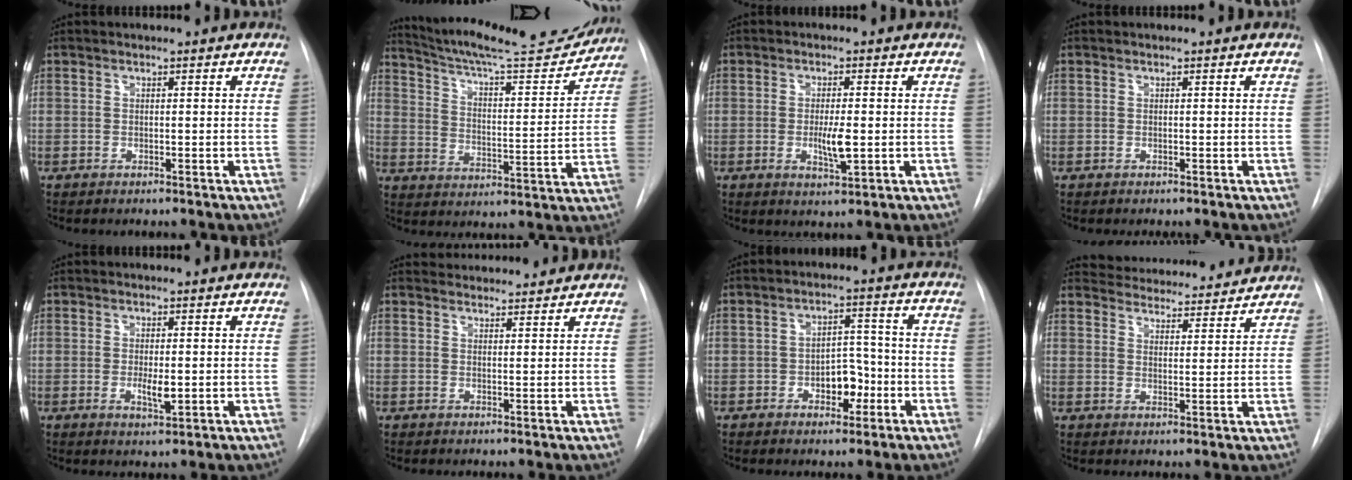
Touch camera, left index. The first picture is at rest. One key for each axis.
{"total": 20.5, "fx": 19.2, "fy": 2.1, "fz": 7.0, "tx": -0.114, "ty": -0.029, "tz": 0.272}
{"total": 4.2, "fx": -0.5, "fy": 1.0, "fz": 4.1, "tx": -0.075, "ty": -0.006, "tz": -0.007}
{"total": 0.0}
{"total": 2.8, "fx": -0.3, "fy": 0.9, "fz": 2.7, "tx": -0.048, "ty": -0.005, "tz": -0.002}
{"total": 5.0, "fx": 4.9, "fy": 1.0, "fz": 0.2, "tx": -0.002, "ty": 0.023, "tz": 0.063}
{"total": 5.5, "fx": -2.1, "fy": 3.2, "fz": 4.0, "tx": -0.052, "ty": 0.015, "tz": -0.029}
{"total": 15.1, "fx": 14.6, "fy": 3.0, "fz": 2.6, "tx": -0.025, "ty": 0.011, "tz": 0.185}